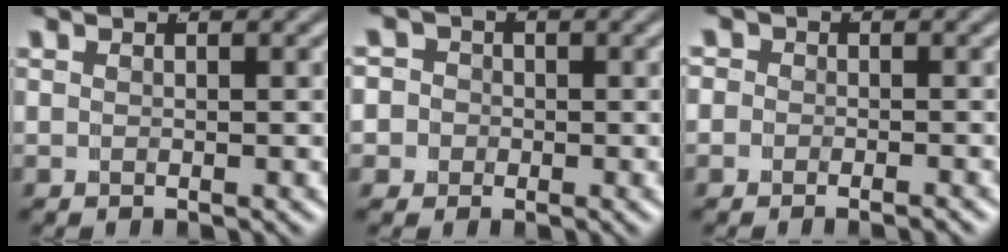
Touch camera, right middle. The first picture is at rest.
{"total": 6.2, "force": [-0.9, 5.9, 1.5], "torque": [-0.048, -0.017, -0.023]}
{"total": 2.1, "force": [-0.7, 1.9, 0.5], "torque": [-0.011, 0.000, -0.020]}